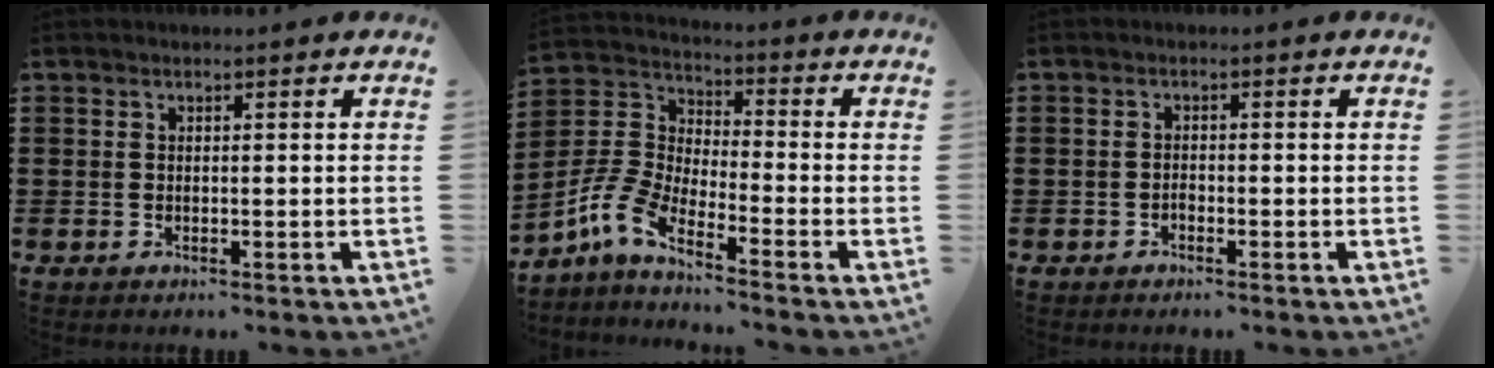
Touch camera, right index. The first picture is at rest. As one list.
[{"total": 6.5, "force": [-5.0, 1.7, 3.8], "torque": [-0.130, -0.021, -0.111]}, {"total": 0.9, "force": [-0.7, 0.5, 0.3], "torque": [-0.008, -0.002, -0.014]}]